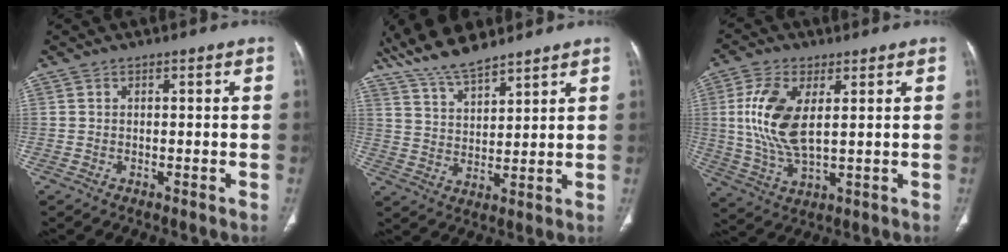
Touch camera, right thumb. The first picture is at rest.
{"total": 10.9, "force": [9.2, 2.9, 5.1], "torque": [-0.083, -0.039, 0.177]}
{"total": 12.0, "force": [2.3, 5.6, 10.4], "torque": [-0.224, -0.010, 0.051]}